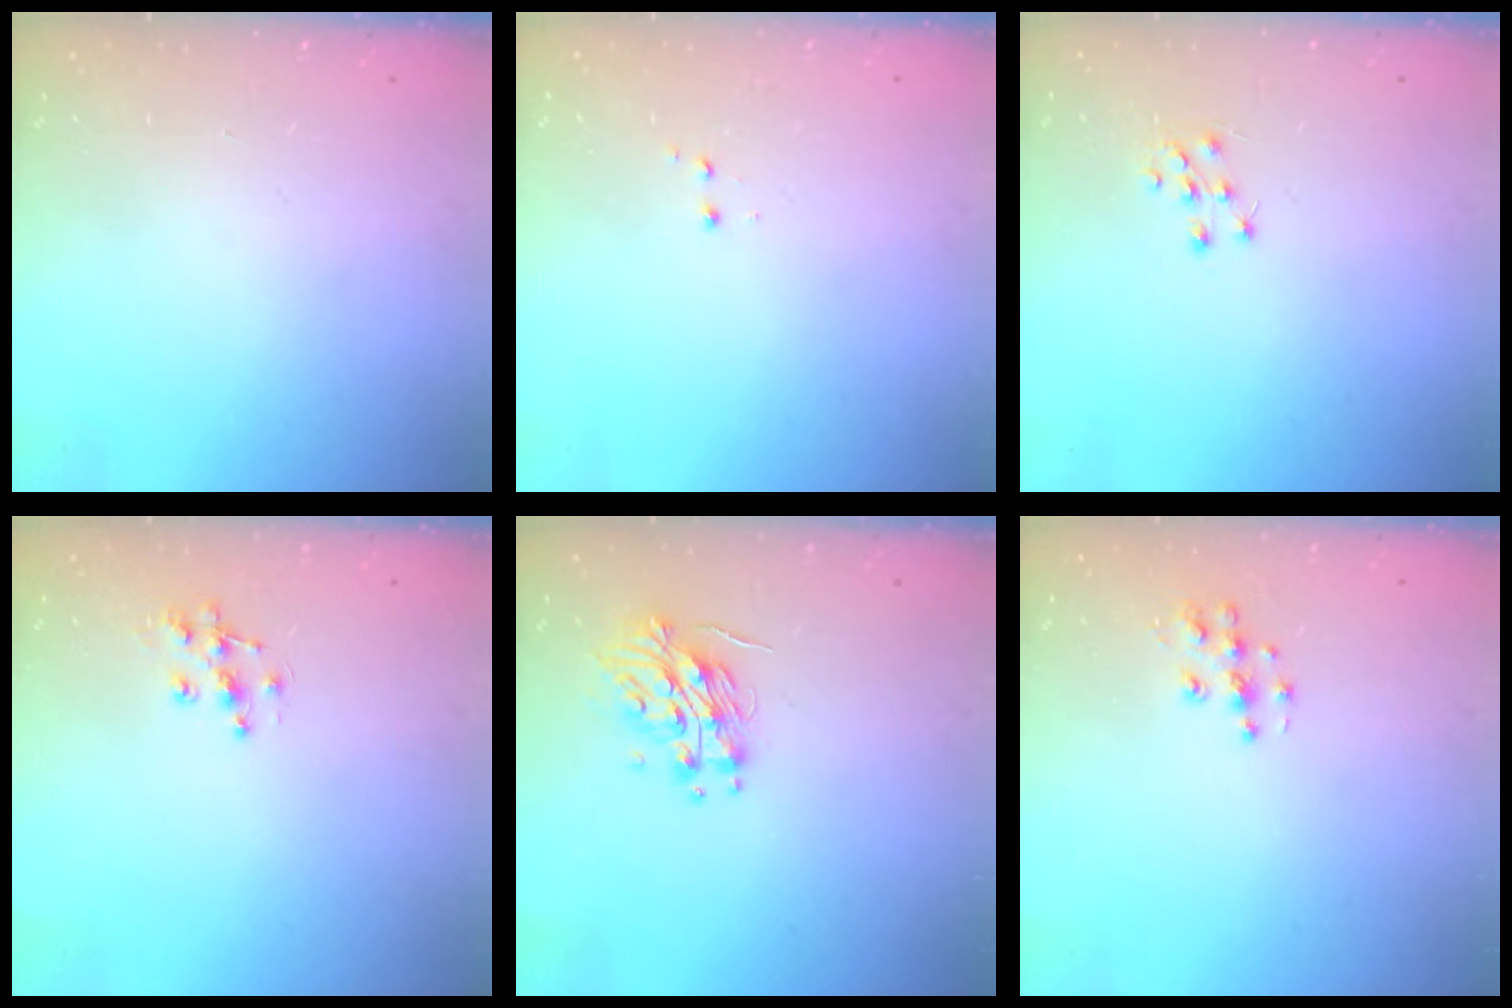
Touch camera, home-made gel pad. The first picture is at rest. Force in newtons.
{"total": 1.2, "press": 1.1, "slide": 0.5}
{"total": 7.2, "press": 7.1, "slide": 0.7}
{"total": 8.5, "press": 8.4, "slide": 0.6}
{"total": 12.2, "press": 12.1, "slide": 1.2}
{"total": 7.9, "press": 7.9, "slide": 0.4}